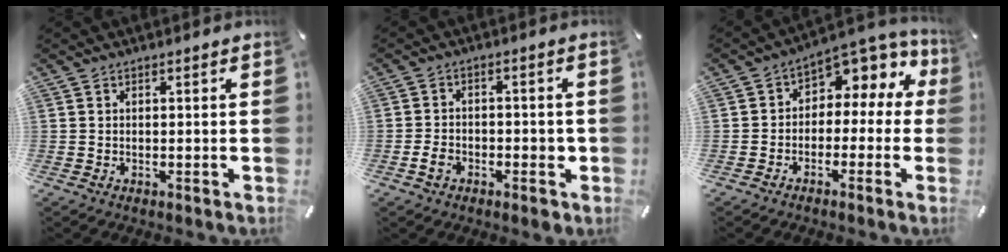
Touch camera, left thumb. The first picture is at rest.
{"total": 4.7, "force": [-2.0, 3.0, 2.9], "torque": [-0.045, 0.013, -0.034]}
{"total": 5.4, "force": [1.5, 4.5, 2.6], "torque": [-0.039, -0.022, 0.023]}